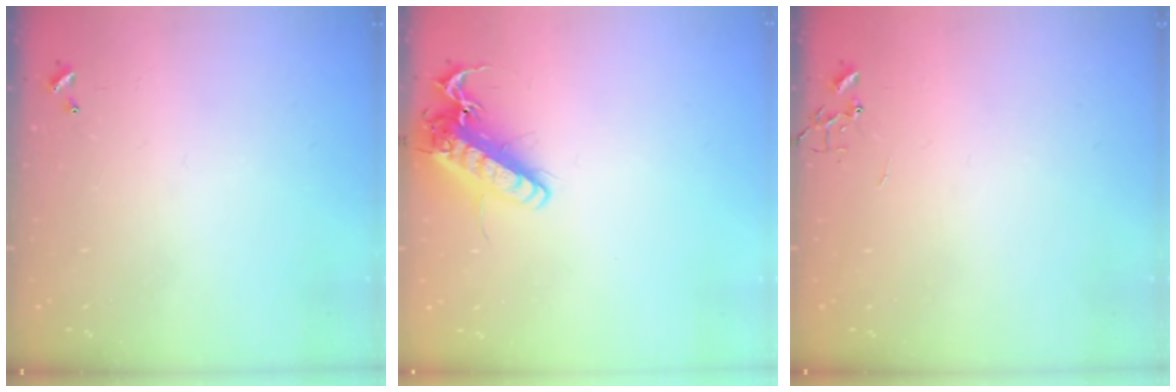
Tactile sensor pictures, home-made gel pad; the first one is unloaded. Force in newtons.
{"total": 16.5, "press": 16.3, "slide": 2.7}
{"total": 0.0}